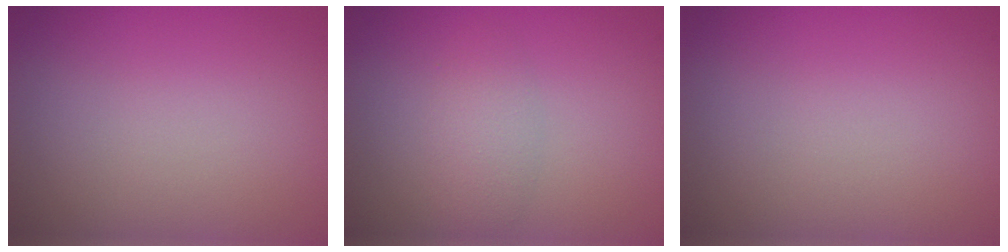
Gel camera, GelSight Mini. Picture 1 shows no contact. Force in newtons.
{"total": 2.1, "press": 2.1, "slide": 0.1}
{"total": 0.0}